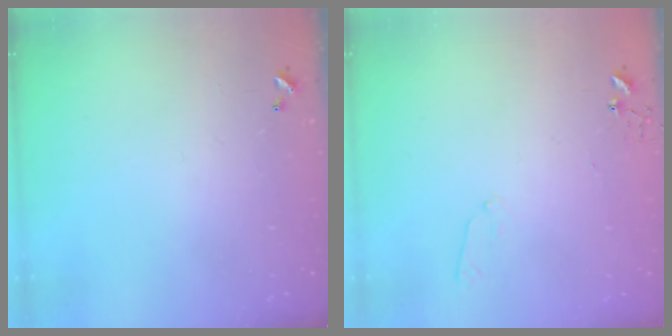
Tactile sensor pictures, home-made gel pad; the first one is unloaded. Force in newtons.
{"total": 5.0, "press": 5.0, "slide": 0.7}